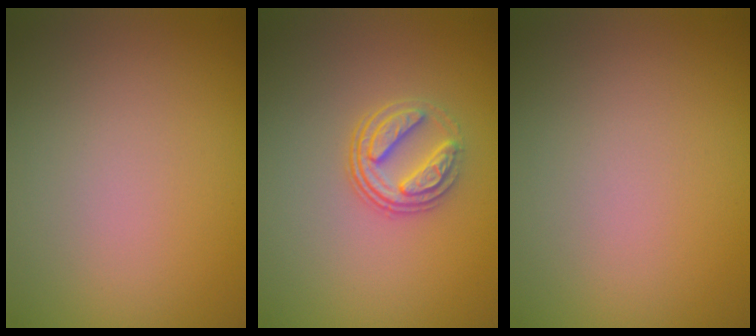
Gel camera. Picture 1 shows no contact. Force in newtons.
{"total": 3.1, "press": 2.6, "slide": 1.8}
{"total": 0.0}